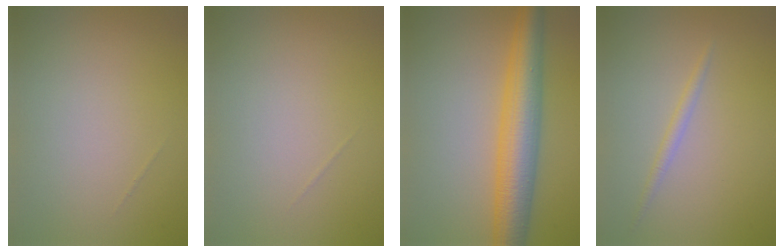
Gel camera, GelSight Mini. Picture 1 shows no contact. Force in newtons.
{"total": 0.0}
{"total": 7.1, "press": 7.1, "slide": 0.1}
{"total": 1.1, "press": 1.1, "slide": 0.0}